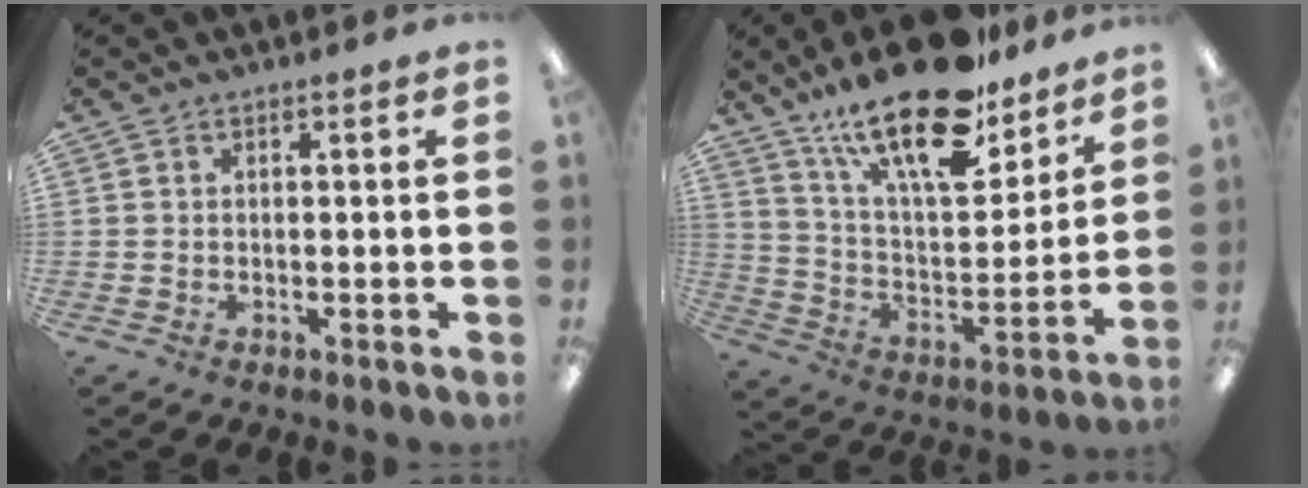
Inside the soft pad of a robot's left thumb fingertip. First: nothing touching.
{"total": 23.9, "force": [17.4, 8.3, 14.1], "torque": [-0.234, -0.107, 0.296]}